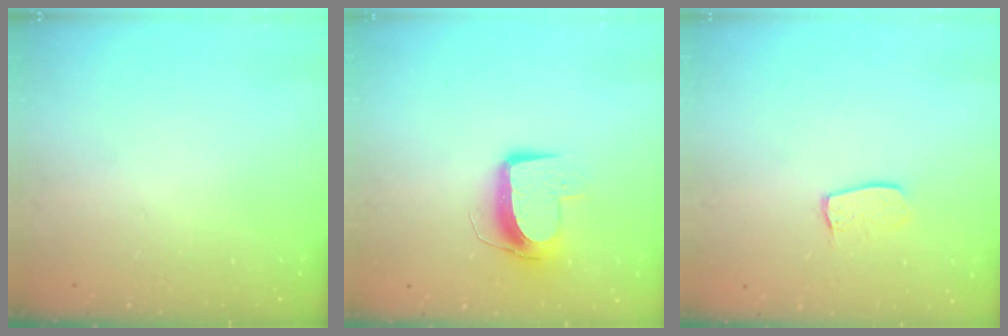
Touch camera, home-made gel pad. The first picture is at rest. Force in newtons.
{"total": 10.0, "press": 10.0, "slide": 0.3}
{"total": 6.4, "press": 6.4, "slide": 0.1}